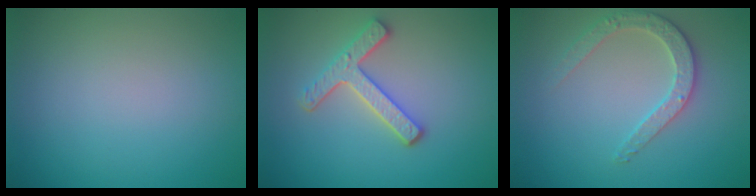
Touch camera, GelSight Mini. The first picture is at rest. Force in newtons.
{"total": 3.6, "press": 3.0, "slide": 2.0}
{"total": 2.7, "press": 2.7, "slide": 0.3}